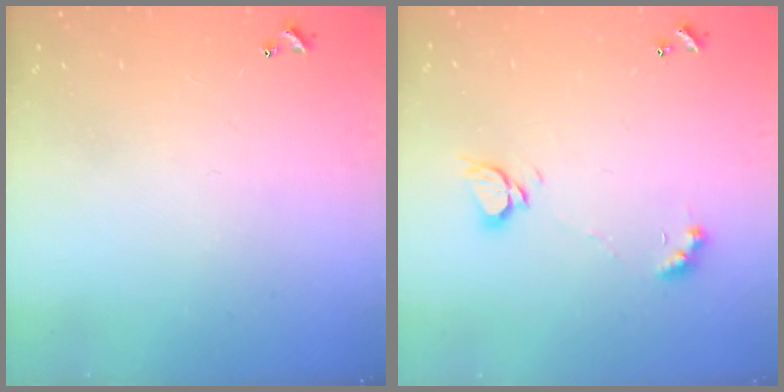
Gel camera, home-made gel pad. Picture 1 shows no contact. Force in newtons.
{"total": 2.9, "press": 2.9, "slide": 0.3}